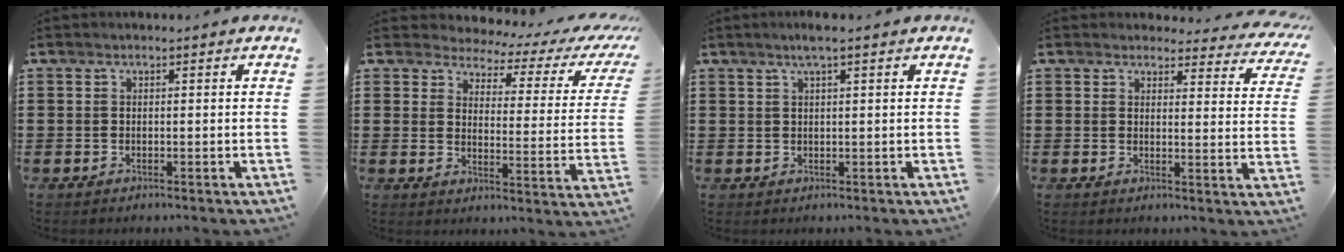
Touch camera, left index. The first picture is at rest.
{"total": 2.6, "force": [2.1, 1.1, 1.2], "torque": [-0.034, -0.021, 0.025]}
{"total": 2.4, "force": [1.6, 0.0, 1.8], "torque": [-0.037, 0.002, 0.029]}
{"total": 3.6, "force": [3.4, 0.7, 0.9], "torque": [-0.017, -0.019, 0.059]}